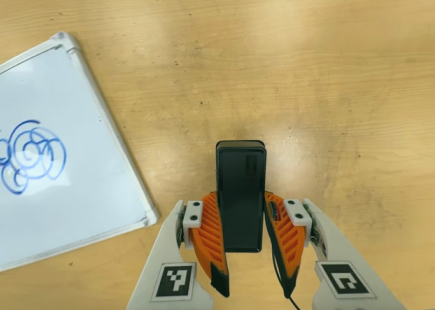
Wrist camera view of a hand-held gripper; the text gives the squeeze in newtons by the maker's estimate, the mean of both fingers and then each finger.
{"total": 5.7, "left": 4.3, "right": 7.2}